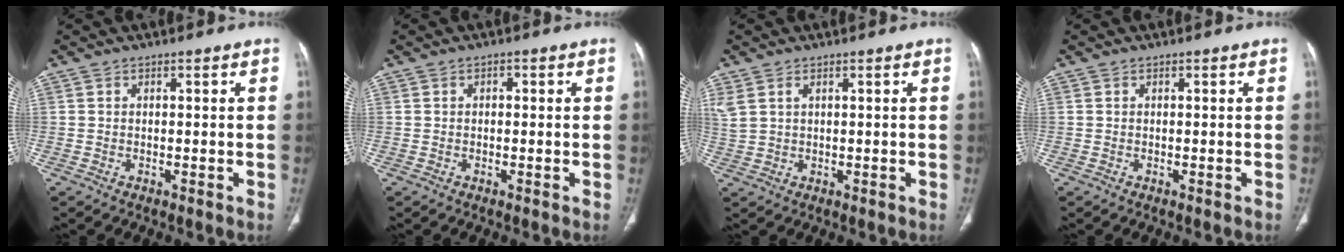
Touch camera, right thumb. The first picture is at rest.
{"total": 0.9, "force": [0.2, 0.6, 0.7], "torque": [-0.008, 0.002, 0.002]}
{"total": 4.1, "force": [1.9, 2.4, 2.8], "torque": [-0.077, 0.010, 0.050]}
{"total": 0.0}